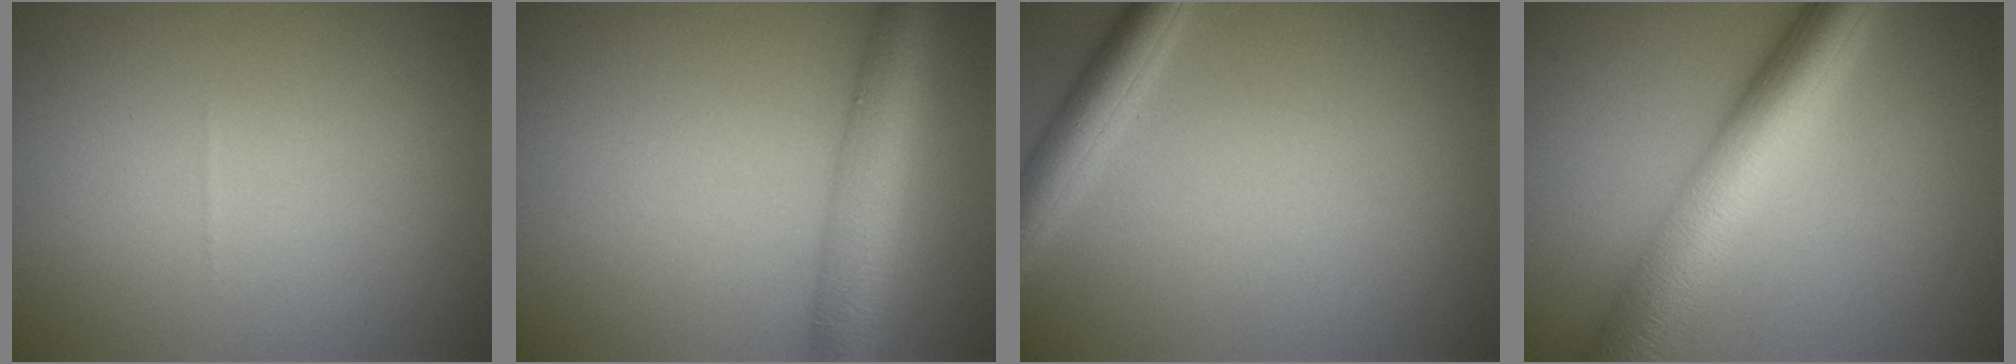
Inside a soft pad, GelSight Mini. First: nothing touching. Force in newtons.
{"total": 6.3, "press": 6.3, "slide": 0.2}
{"total": 3.3, "press": 3.3, "slide": 0.2}
{"total": 9.8, "press": 9.8, "slide": 0.1}